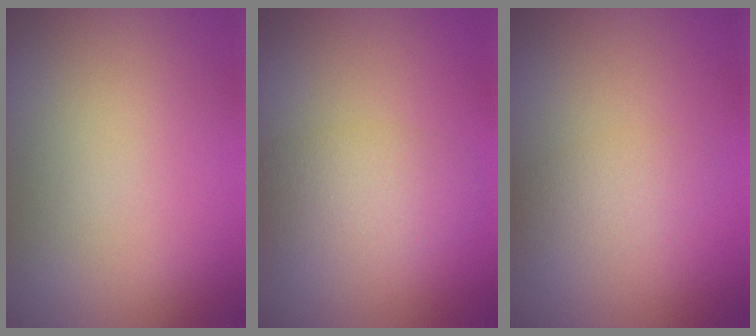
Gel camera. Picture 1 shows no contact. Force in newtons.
{"total": 4.0, "press": 4.0, "slide": 0.1}
{"total": 2.2, "press": 2.2, "slide": 0.1}